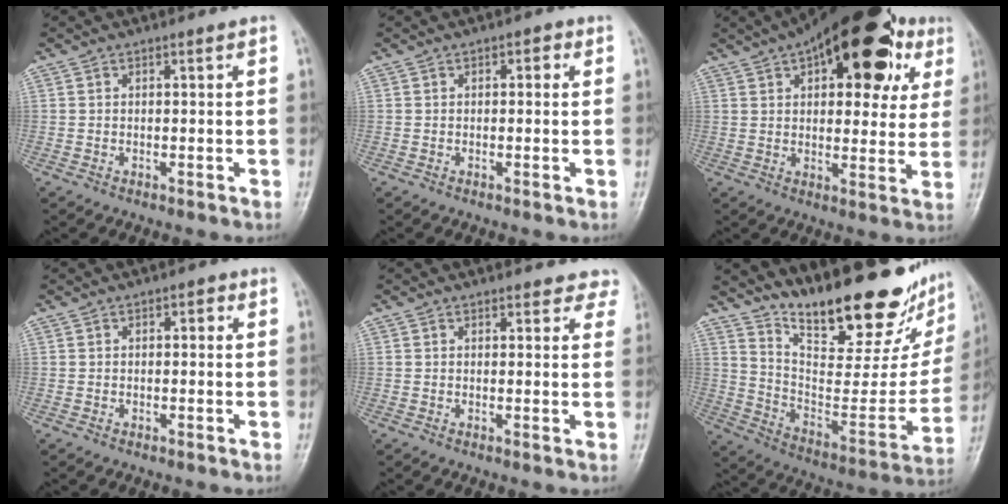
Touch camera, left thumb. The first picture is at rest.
{"total": 1.7, "force": [0.4, 1.1, 1.2], "torque": [-0.001, 0.005, -0.001]}
{"total": 24.4, "force": [10.8, 11.1, 18.8], "torque": [-0.236, 0.009, 0.150]}
{"total": 1.3, "force": [0.2, 0.9, 0.9], "torque": [0.000, 0.005, -0.004]}
{"total": 4.7, "force": [4.2, 2.0, 0.2], "torque": [0.041, -0.017, 0.022]}
{"total": 28.1, "force": [20.5, 8.5, 17.3], "torque": [-0.230, -0.104, 0.309]}